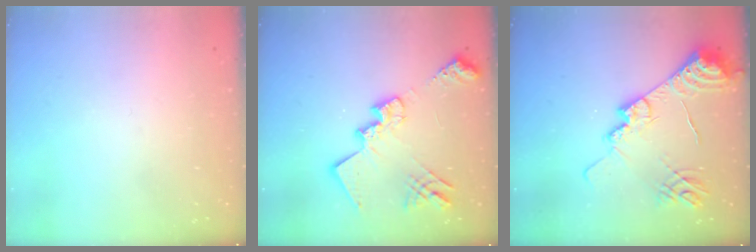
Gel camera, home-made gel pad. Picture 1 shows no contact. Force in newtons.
{"total": 20.1, "press": 20.1, "slide": 1.1}
{"total": 18.3, "press": 18.2, "slide": 2.0}